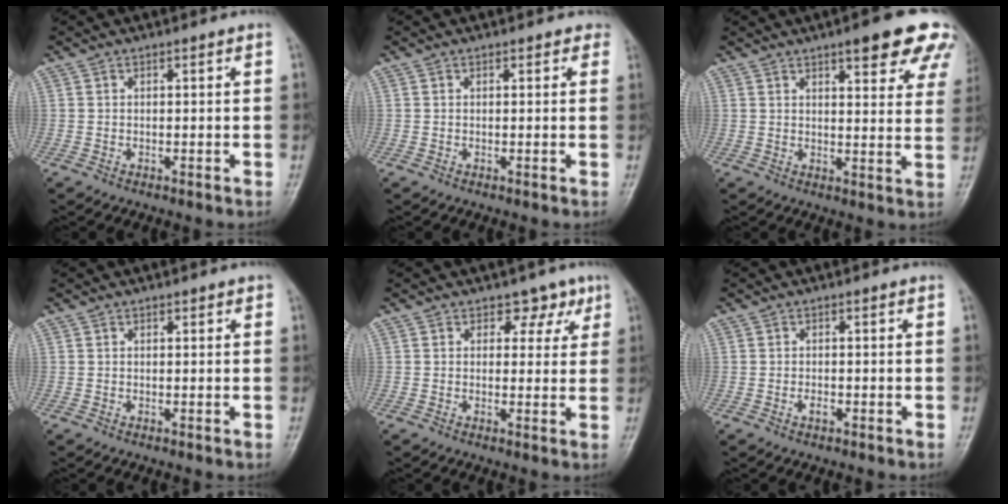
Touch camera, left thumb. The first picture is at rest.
{"total": 1.2, "force": [0.8, 0.8, 0.4], "torque": [0.011, -0.001, 0.002]}
{"total": 14.0, "force": [8.7, 4.1, 10.2], "torque": [-0.095, -0.033, 0.100]}
{"total": 0.7, "force": [0.5, 0.4, 0.4], "torque": [0.002, -0.001, 0.002]}
{"total": 3.8, "force": [2.2, 2.9, 1.3], "torque": [0.015, -0.007, 0.024]}
{"total": 1.2, "force": [-0.5, 0.7, 0.9], "torque": [-0.014, 0.001, -0.009]}